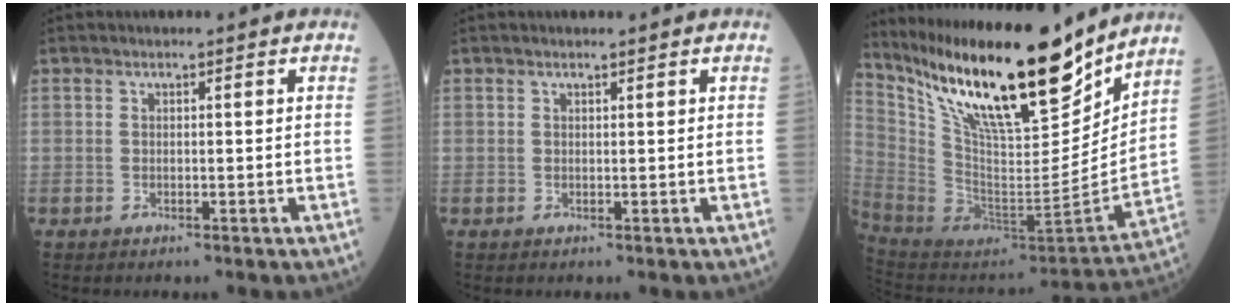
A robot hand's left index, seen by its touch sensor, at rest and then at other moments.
{"total": 0.6, "force": [0.6, 0.0, 0.2], "torque": [-0.007, 0.000, 0.010]}
{"total": 26.3, "force": [19.6, 5.0, 16.8], "torque": [-0.305, -0.022, 0.340]}